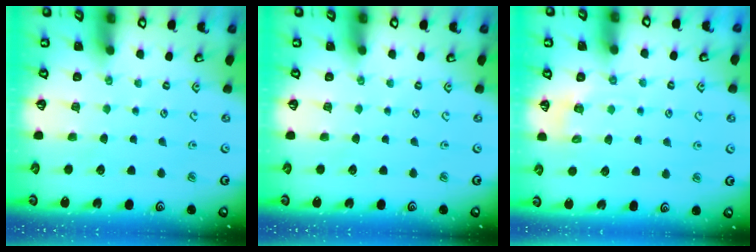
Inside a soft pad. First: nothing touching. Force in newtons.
{"total": 0.0}
{"total": 2.9, "press": 2.6, "slide": 1.2}